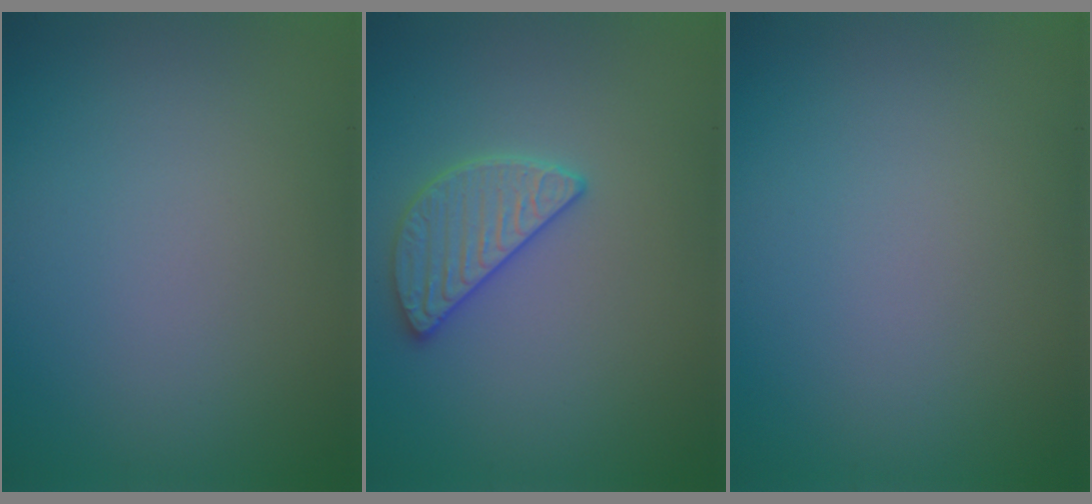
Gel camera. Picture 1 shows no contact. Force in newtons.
{"total": 2.7, "press": 2.7, "slide": 0.4}
{"total": 0.0}